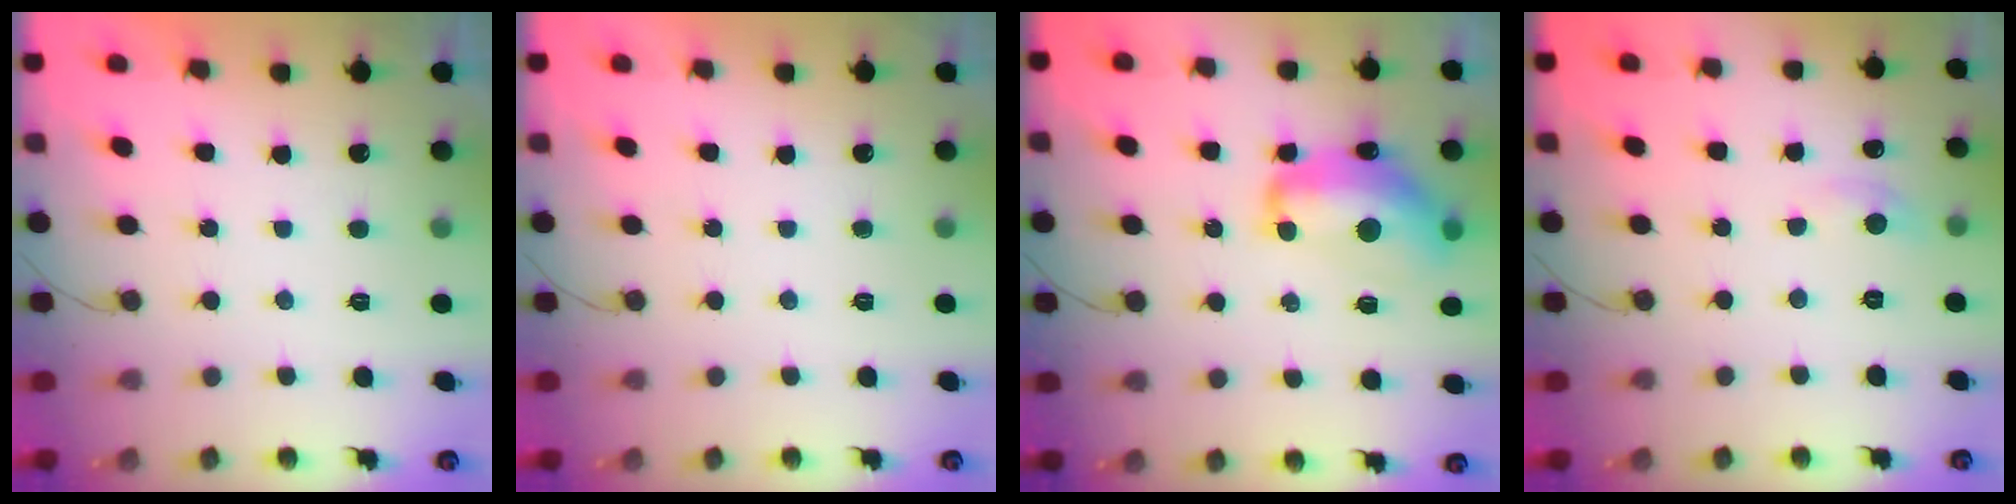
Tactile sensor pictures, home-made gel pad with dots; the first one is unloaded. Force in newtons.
{"total": 0.0}
{"total": 14.3, "press": 14.2, "slide": 1.3}
{"total": 4.4, "press": 4.3, "slide": 0.6}